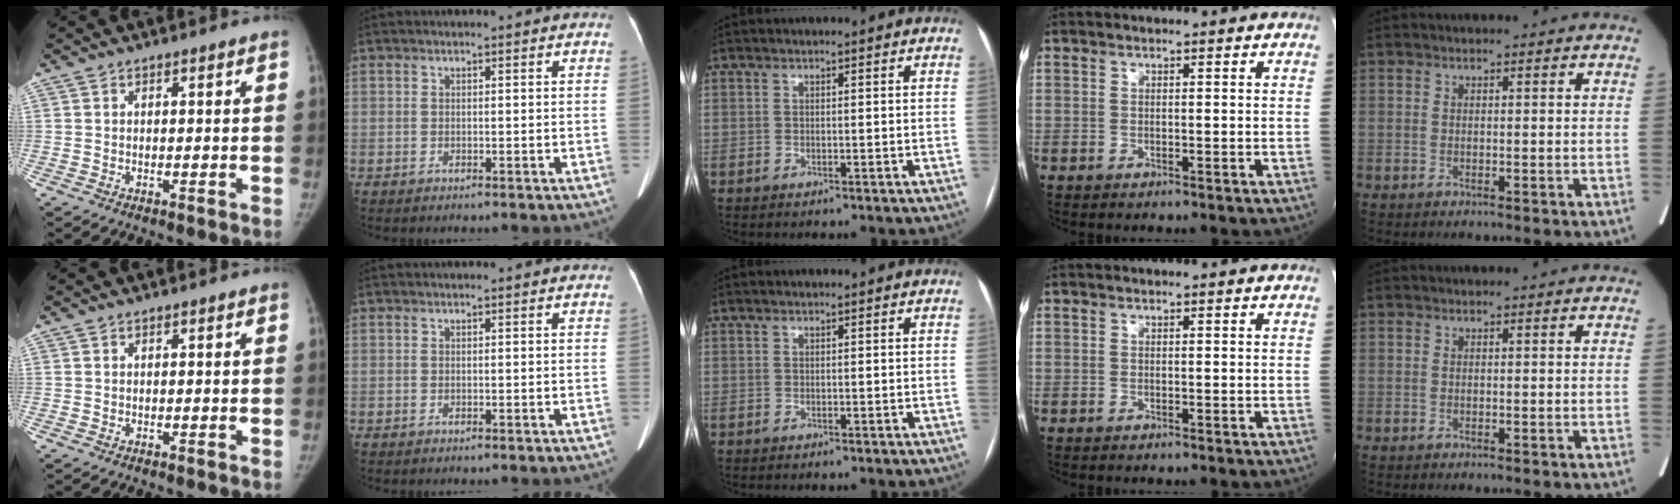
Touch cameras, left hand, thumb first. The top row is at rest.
{}